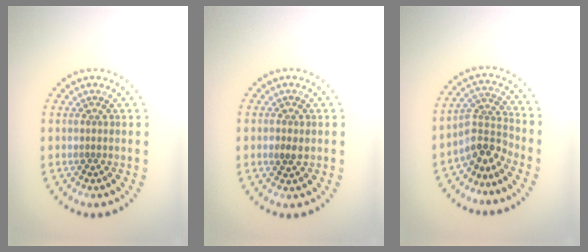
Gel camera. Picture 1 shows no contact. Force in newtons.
{"total": 1.5, "press": 1.5, "slide": 0.1}
{"total": 3.5, "press": 2.4, "slide": 2.5}